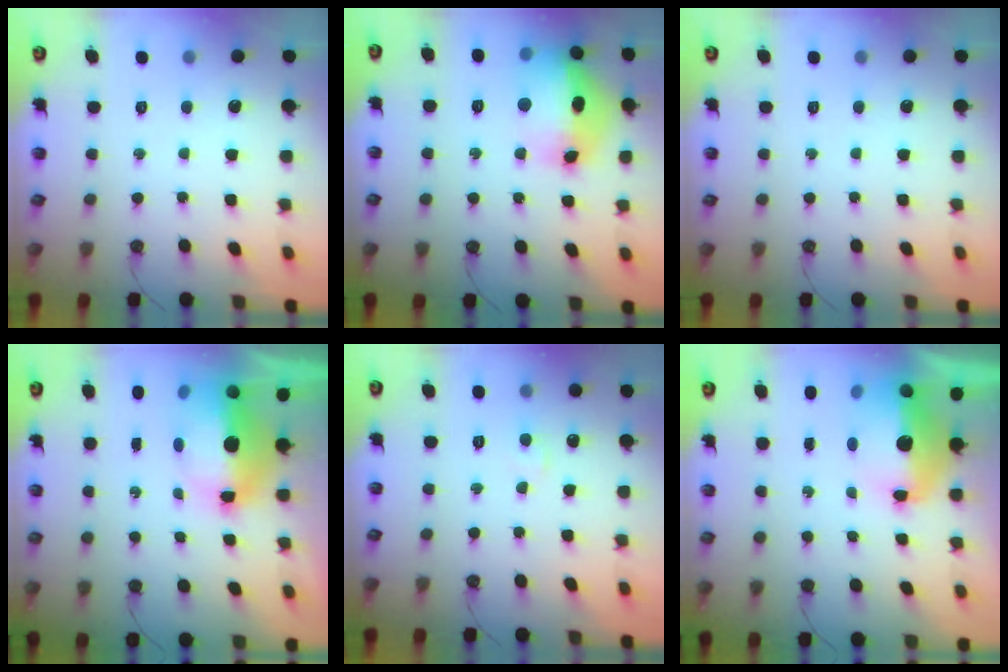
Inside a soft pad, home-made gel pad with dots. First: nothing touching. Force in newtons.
{"total": 18.9, "press": 18.8, "slide": 1.7}
{"total": 0.0}
{"total": 11.4, "press": 11.2, "slide": 1.6}
{"total": 4.0, "press": 3.9, "slide": 0.6}
{"total": 13.7, "press": 13.6, "slide": 1.7}